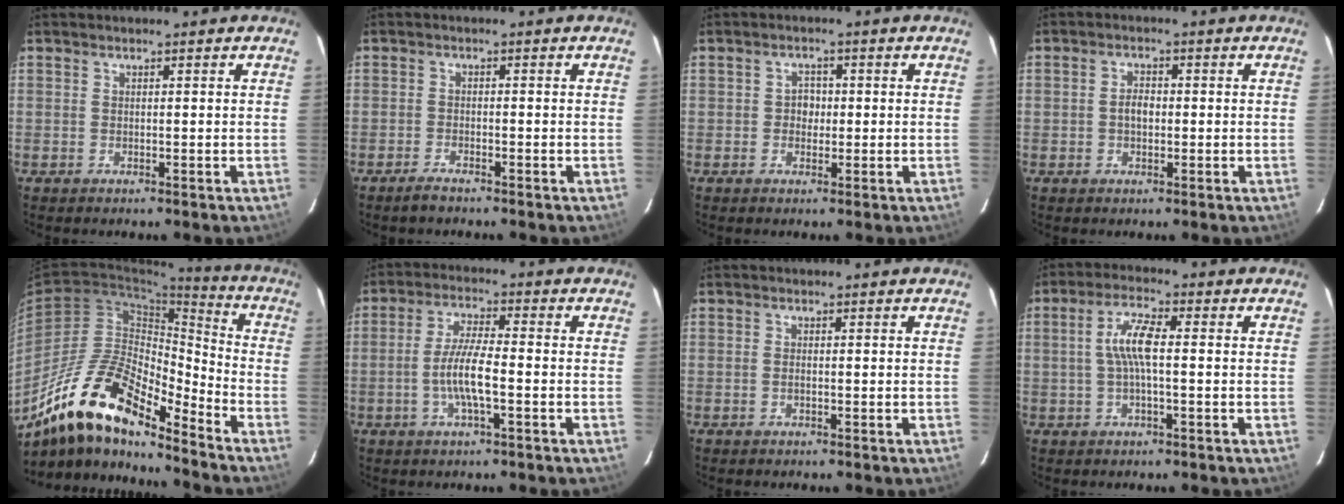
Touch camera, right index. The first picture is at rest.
{"total": 2.2, "force": [-1.9, 0.4, 1.0], "torque": [-0.032, -0.001, -0.038]}
{"total": 2.4, "force": [-0.3, 2.2, 0.8], "torque": [-0.011, 0.008, -0.006]}
{"total": 2.7, "force": [-0.3, 1.8, 1.9], "torque": [-0.035, 0.006, -0.006]}
{"total": 18.8, "force": [-14.3, 5.1, 11.0], "torque": [-0.195, -0.006, -0.271]}
{"total": 7.3, "force": [-2.1, 1.1, 6.9], "torque": [-0.137, -0.001, -0.041]}
{"total": 0.6, "force": [-0.2, 0.2, 0.5], "torque": [-0.011, 0.001, -0.005]}
{"total": 6.0, "force": [-0.1, 1.2, 5.9], "torque": [-0.118, 0.010, 0.001]}